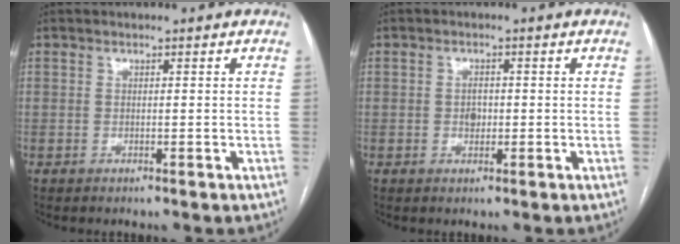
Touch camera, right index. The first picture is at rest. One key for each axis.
{"total": 1.8, "fx": -0.2, "fy": 1.2, "fz": 1.3, "tx": -0.023, "ty": 0.002, "tz": -0.001}